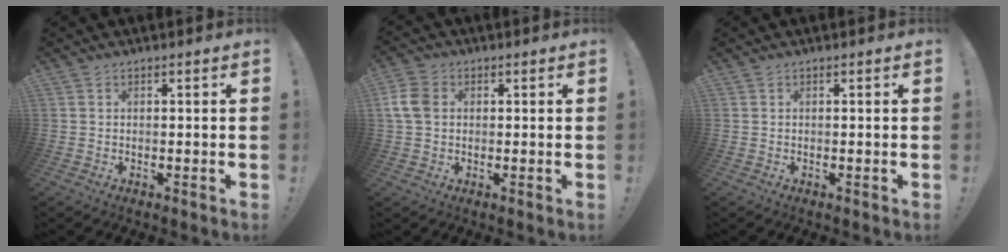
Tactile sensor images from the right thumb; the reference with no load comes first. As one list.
[{"total": 7.7, "force": [1.2, 5.7, 5.1], "torque": [-0.113, 0.006, 0.024]}, {"total": 0.0}]